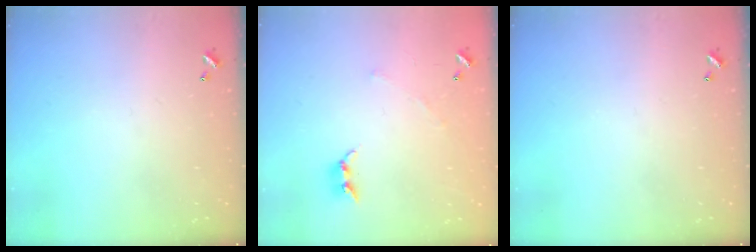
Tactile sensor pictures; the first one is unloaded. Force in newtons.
{"total": 3.8, "press": 3.7, "slide": 0.9}
{"total": 0.0}